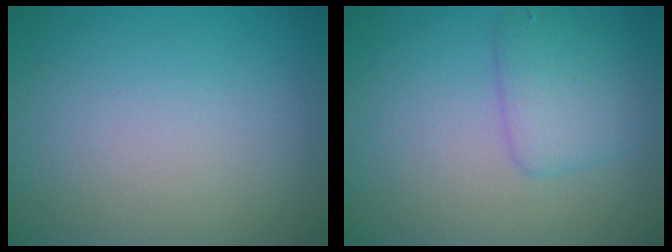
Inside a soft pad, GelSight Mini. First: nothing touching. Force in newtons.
{"total": 3.0, "press": 3.0, "slide": 0.2}